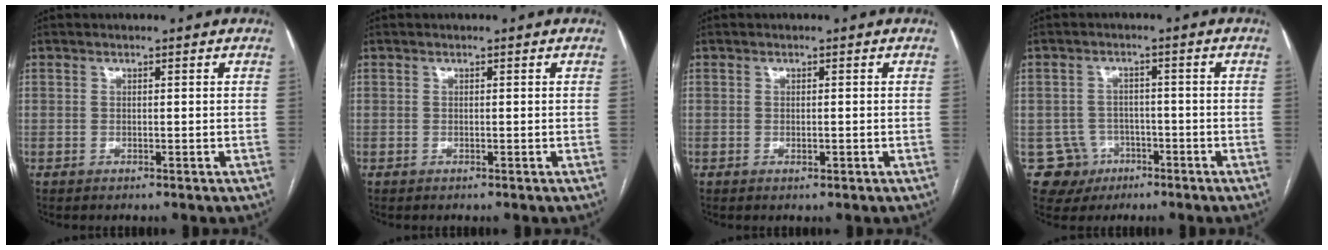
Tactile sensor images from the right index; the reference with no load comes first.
{"total": 0.0}
{"total": 0.9, "force": [-0.3, 0.2, 0.8], "torque": [-0.013, -0.001, -0.002]}
{"total": 5.3, "force": [-2.2, 4.8, -0.2], "torque": [0.010, 0.013, -0.030]}